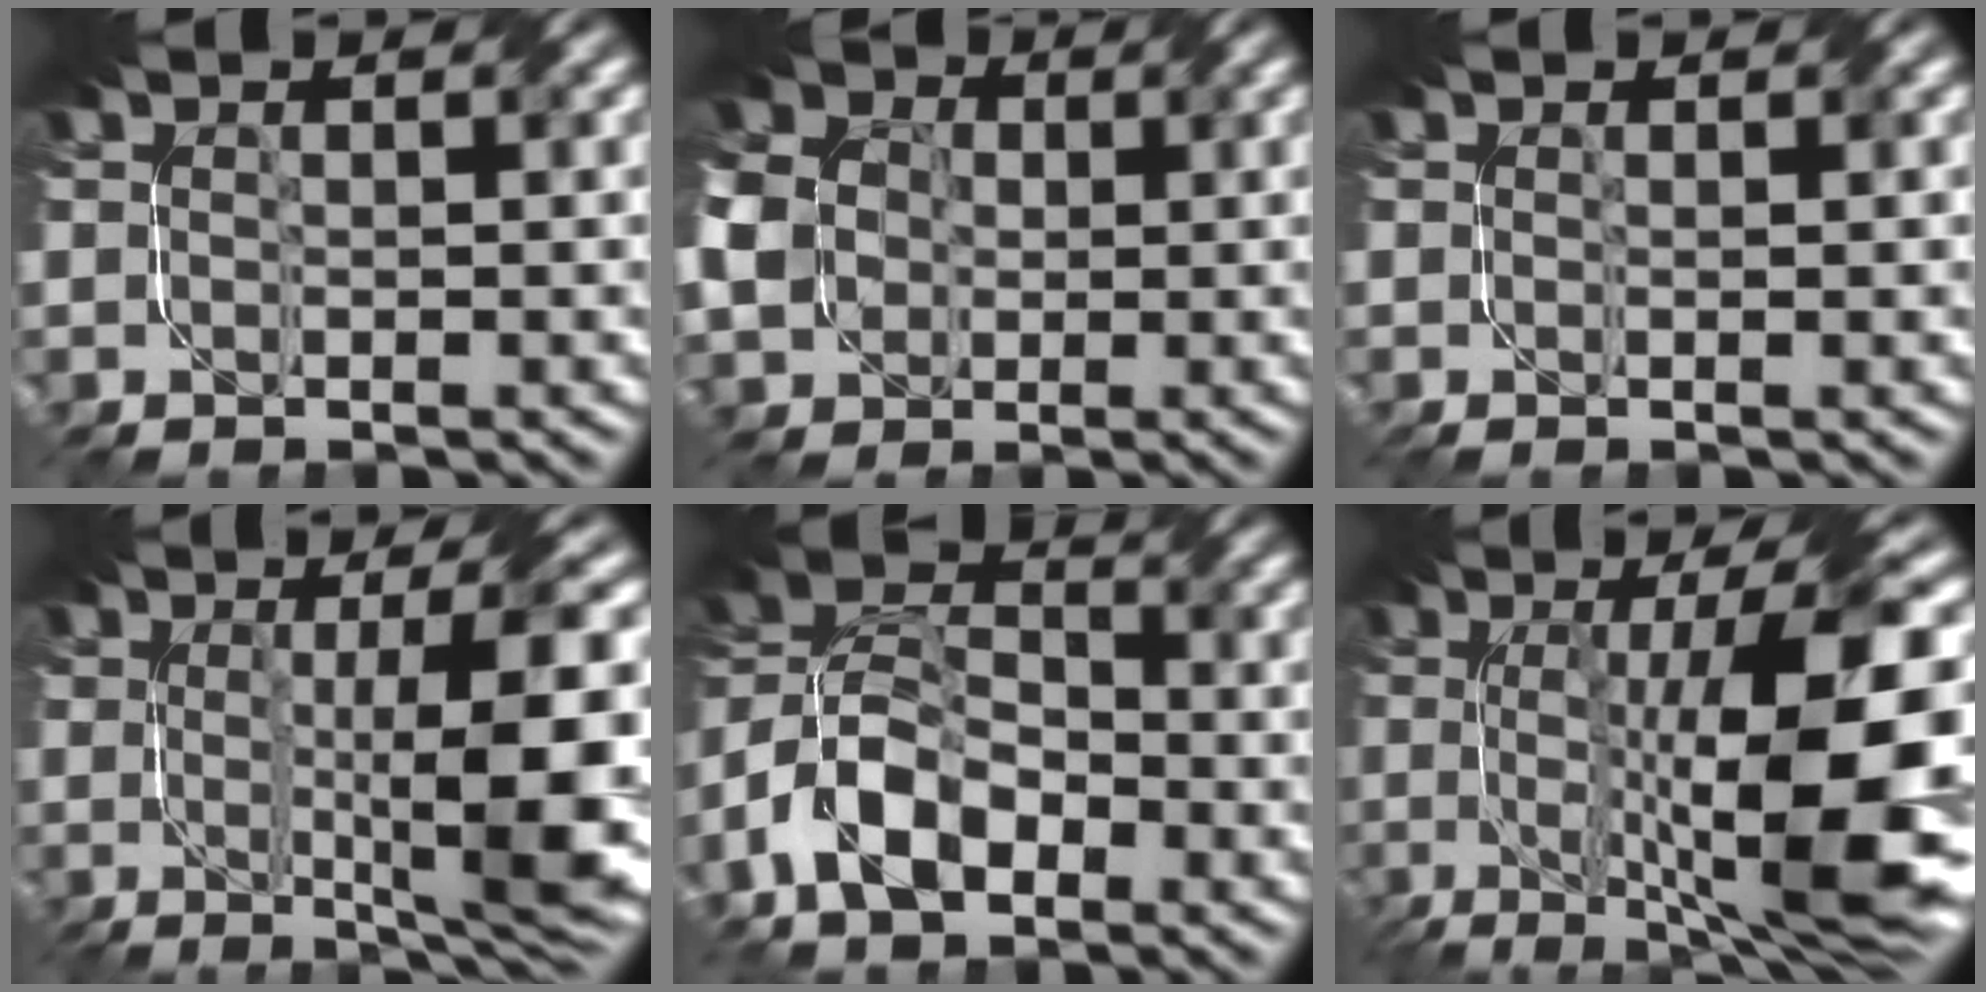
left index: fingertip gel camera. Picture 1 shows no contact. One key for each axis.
{"total": 7.4, "fx": 0.1, "fy": 6.4, "fz": 3.8, "tx": -0.104, "ty": 0.000, "tz": 0.005}
{"total": 0.7, "fx": 0.0, "fy": 0.1, "fz": 0.7, "tx": -0.010, "ty": -0.002, "tz": -0.003}
{"total": 11.1, "fx": -0.4, "fy": 2.5, "fz": 10.8, "tx": -0.144, "ty": -0.004, "tz": -0.001}
{"total": 8.5, "fx": -4.5, "fy": 4.8, "fz": 5.4, "tx": -0.112, "ty": 0.002, "tz": -0.092}
{"total": 14.7, "fx": -1.2, "fy": 3.7, "fz": 14.2, "tx": -0.194, "ty": 0.000, "tz": -0.018}